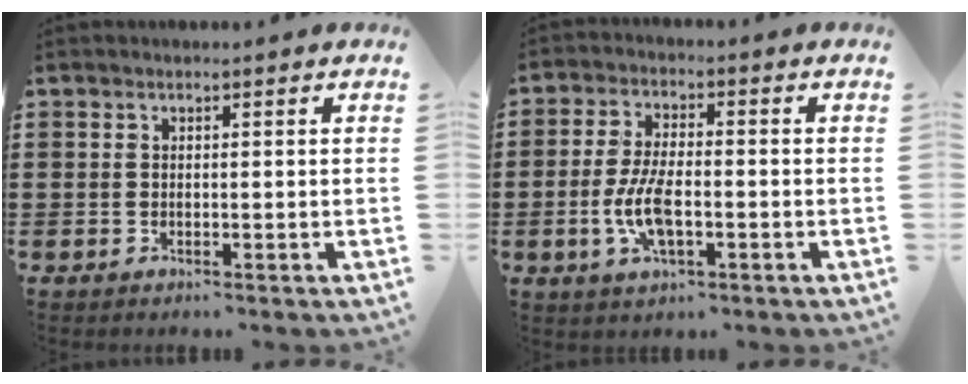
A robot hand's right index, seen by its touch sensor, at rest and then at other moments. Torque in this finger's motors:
{"motor_torque": [2.14, 0.00, 0.24, 0.11]}